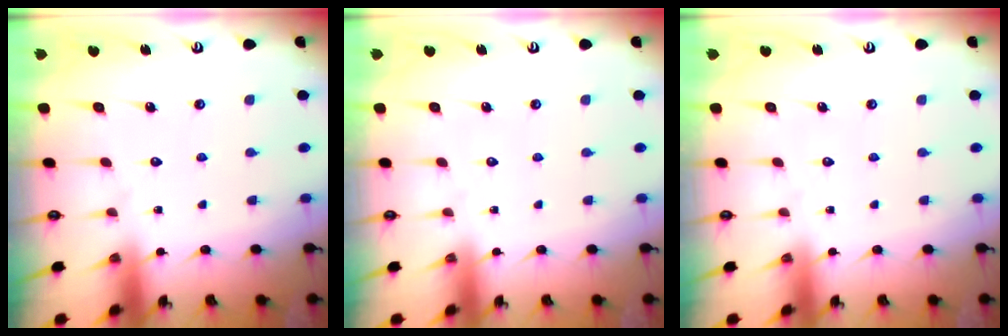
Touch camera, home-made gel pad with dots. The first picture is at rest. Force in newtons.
{"total": 0.0}
{"total": 0.0}